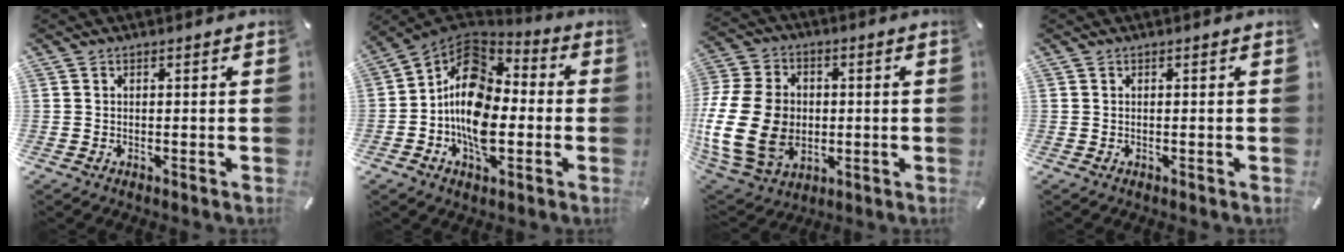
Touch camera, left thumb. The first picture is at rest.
{"total": 15.0, "force": [-2.8, 10.3, 10.6], "torque": [-0.201, 0.011, -0.059]}
{"total": 20.7, "force": [-1.3, 16.0, 13.0], "torque": [-0.278, 0.003, -0.017]}
{"total": 0.0}